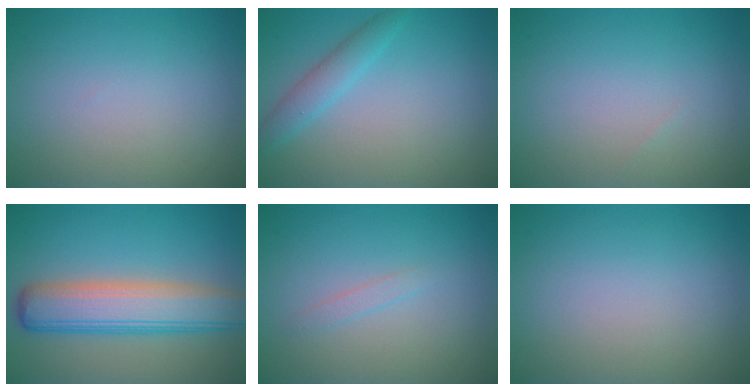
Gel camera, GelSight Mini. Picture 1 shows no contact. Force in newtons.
{"total": 2.3, "press": 2.3, "slide": 0.1}
{"total": 0.0}
{"total": 7.3, "press": 7.3, "slide": 0.4}
{"total": 0.8, "press": 0.8, "slide": 0.1}
{"total": 0.0}